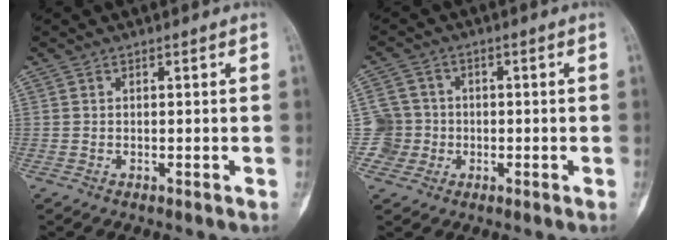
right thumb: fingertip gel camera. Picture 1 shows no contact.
{"total": 5.4, "force": [-0.9, 5.3, -0.1], "torque": [0.033, 0.017, -0.024]}